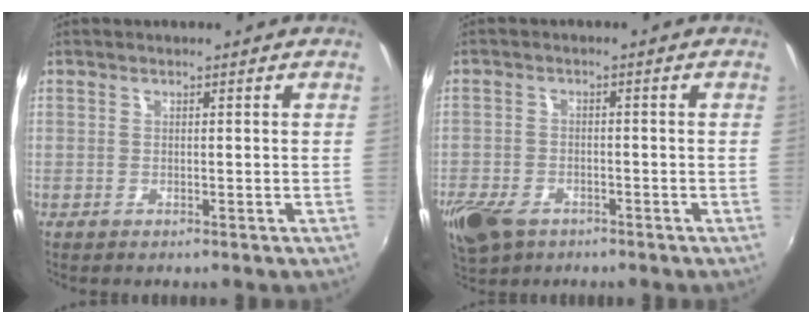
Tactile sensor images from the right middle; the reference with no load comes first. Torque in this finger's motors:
{"motor_torque": [0.25, -0.23, 0.07, 0.10]}